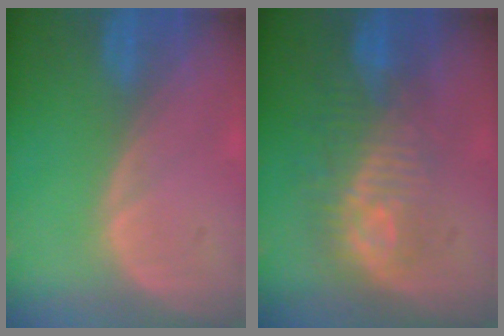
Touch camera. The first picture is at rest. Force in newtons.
{"total": 9.7, "press": 8.7, "slide": 4.3}